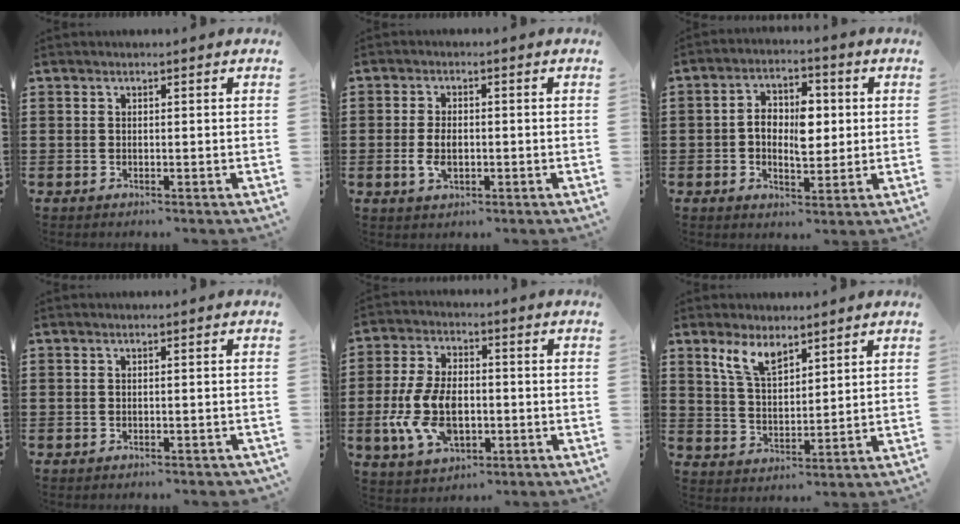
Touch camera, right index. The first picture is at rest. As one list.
[{"total": 3.8, "force": [-0.4, 2.0, 3.1], "torque": [-0.072, -0.004, -0.009]}, {"total": 6.7, "force": [0.4, 3.8, 5.6], "torque": [-0.094, 0.006, 0.003]}, {"total": 0.7, "force": [-0.6, 0.1, 0.3], "torque": [-0.009, -0.003, -0.010]}, {"total": 10.5, "force": [-1.9, 6.0, 8.4], "torque": [-0.199, -0.003, -0.035]}, {"total": 6.1, "force": [4.3, 2.5, 3.5], "torque": [-0.082, 0.000, 0.080]}]